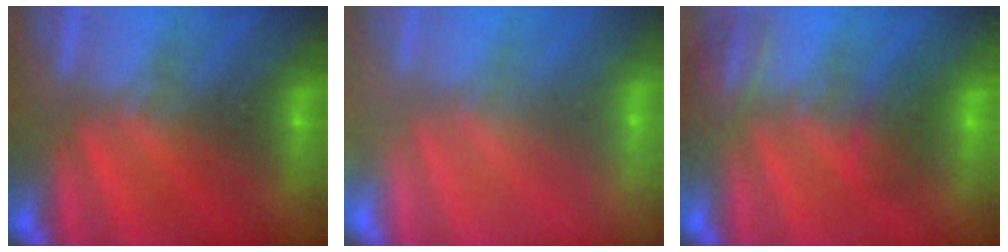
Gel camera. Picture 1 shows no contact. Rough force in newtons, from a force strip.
{"total": 2.3}
{"total": 3.3}